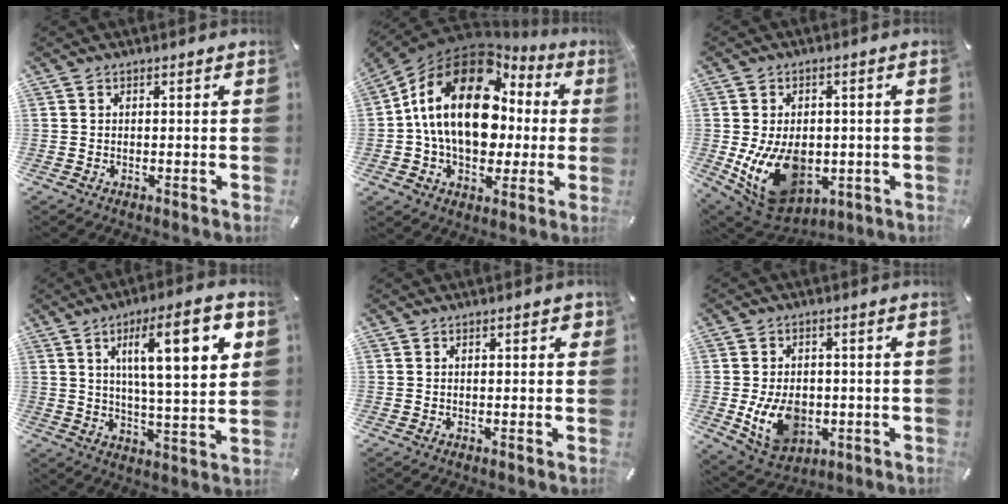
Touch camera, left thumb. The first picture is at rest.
{"total": 21.5, "force": [3.4, 15.0, 15.0], "torque": [-0.286, -0.012, 0.056]}
{"total": 16.2, "force": [-3.2, 11.4, 11.1], "torque": [-0.190, 0.001, -0.041]}
{"total": 17.8, "force": [6.8, 5.3, 15.6], "torque": [-0.236, -0.010, 0.097]}
{"total": 1.4, "force": [0.3, 0.7, 1.2], "torque": [-0.016, 0.002, 0.002]}
{"total": 11.1, "force": [-2.2, 8.5, 6.8], "torque": [-0.135, 0.002, -0.037]}